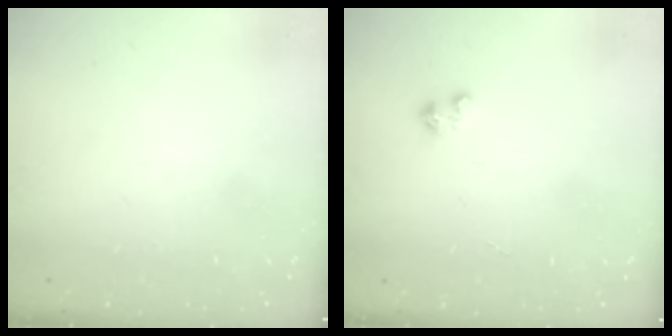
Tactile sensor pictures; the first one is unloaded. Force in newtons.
{"total": 1.6, "press": 1.6, "slide": 0.2}